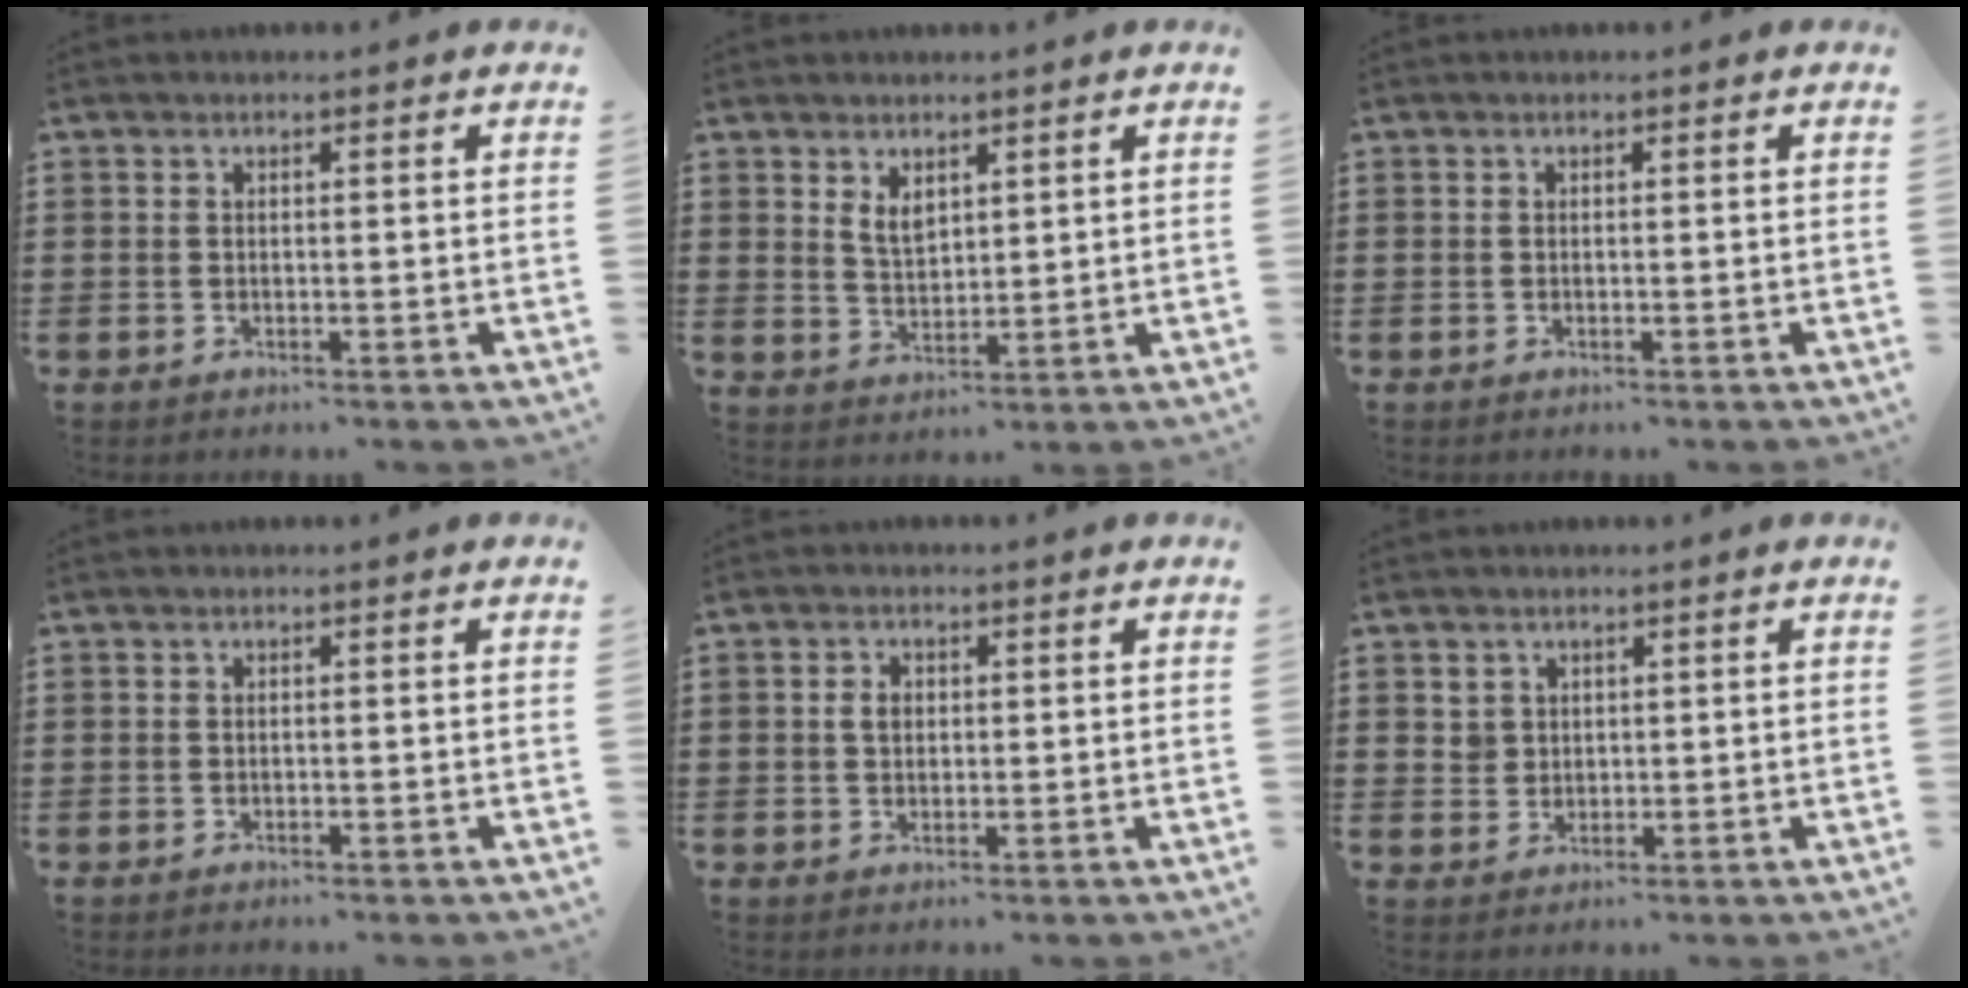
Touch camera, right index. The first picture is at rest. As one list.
[{"total": 3.4, "force": [2.0, 1.9, 1.9], "torque": [-0.034, 0.003, 0.035]}, {"total": 0.0}, {"total": 0.0}, {"total": 2.0, "force": [0.3, 1.5, 1.3], "torque": [-0.028, 0.009, 0.004]}, {"total": 2.3, "force": [1.2, 1.9, 0.2], "torque": [-0.012, 0.009, 0.022]}]